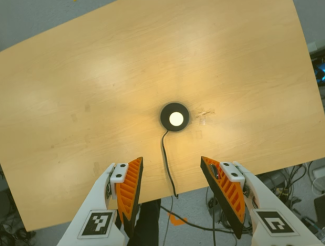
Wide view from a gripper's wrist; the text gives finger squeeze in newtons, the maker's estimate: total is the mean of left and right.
{"total": 0.0}